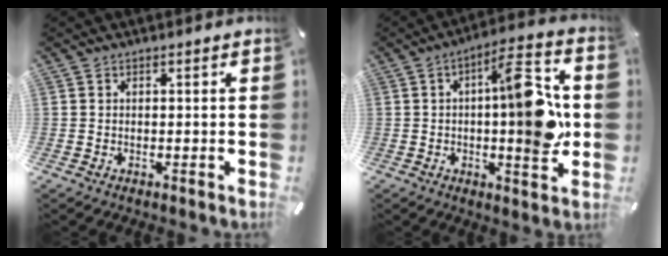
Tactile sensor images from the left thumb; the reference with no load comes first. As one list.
[{"total": 16.9, "force": [1.2, 5.4, 16.0], "torque": [-0.223, -0.007, 0.013]}]